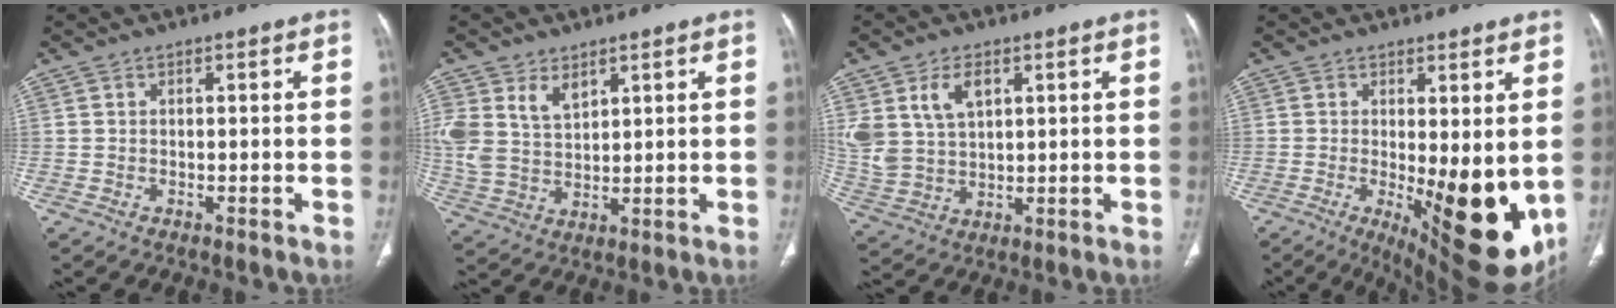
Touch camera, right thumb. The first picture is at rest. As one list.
[{"total": 9.5, "force": [4.6, 6.0, 5.7], "torque": [-0.108, -0.013, 0.104]}, {"total": 10.0, "force": [4.1, 6.2, 6.7], "torque": [-0.131, -0.010, 0.094]}, {"total": 16.4, "force": [-2.1, 5.9, 15.2], "torque": [-0.196, -0.034, -0.006]}]